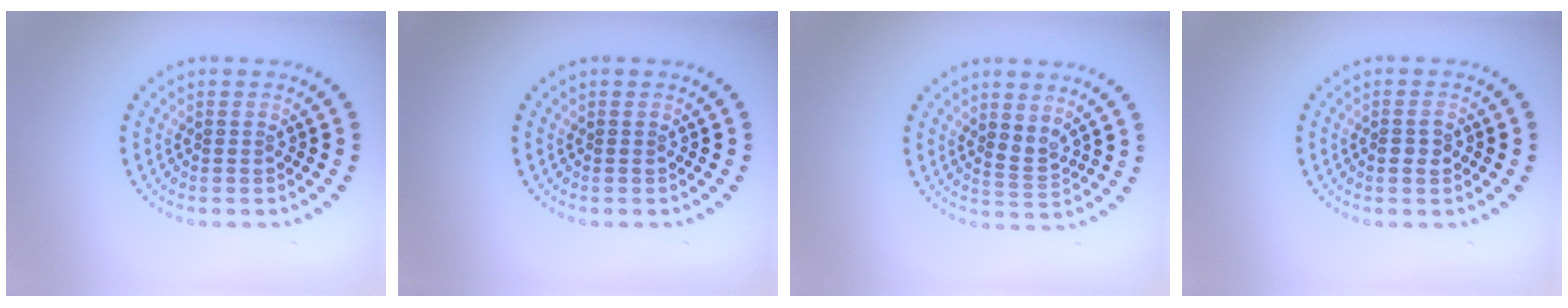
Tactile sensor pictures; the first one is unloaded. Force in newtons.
{"total": 0.0}
{"total": 1.4, "press": 1.2, "slide": 0.9}
{"total": 1.3, "press": 1.2, "slide": 0.3}